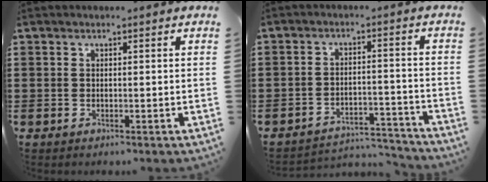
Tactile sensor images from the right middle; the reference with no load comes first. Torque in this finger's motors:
{"motor_torque": [-0.35, 0.38, -1.05, -0.16]}